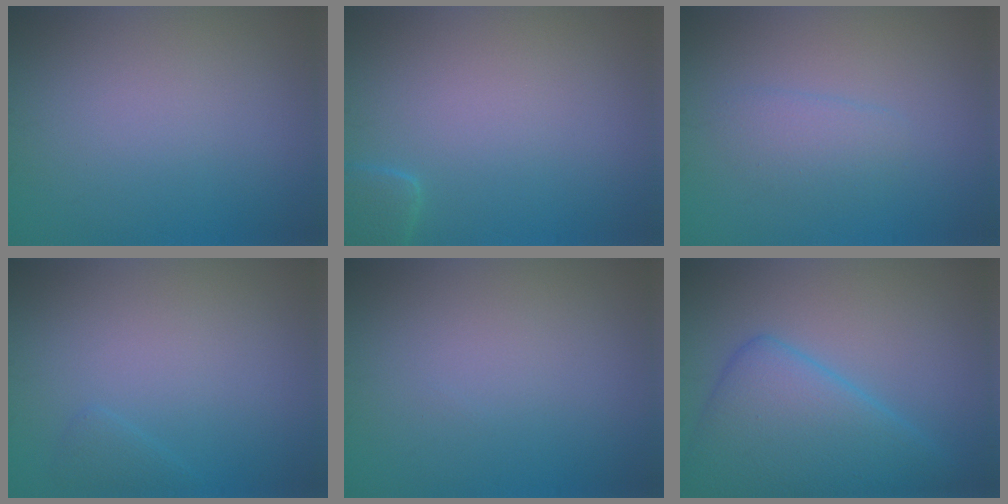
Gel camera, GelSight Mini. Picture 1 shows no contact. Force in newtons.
{"total": 1.7, "press": 1.7, "slide": 0.2}
{"total": 1.8, "press": 1.8, "slide": 0.2}
{"total": 0.9, "press": 0.9, "slide": 0.1}
{"total": 0.0}
{"total": 7.4, "press": 7.4, "slide": 0.5}